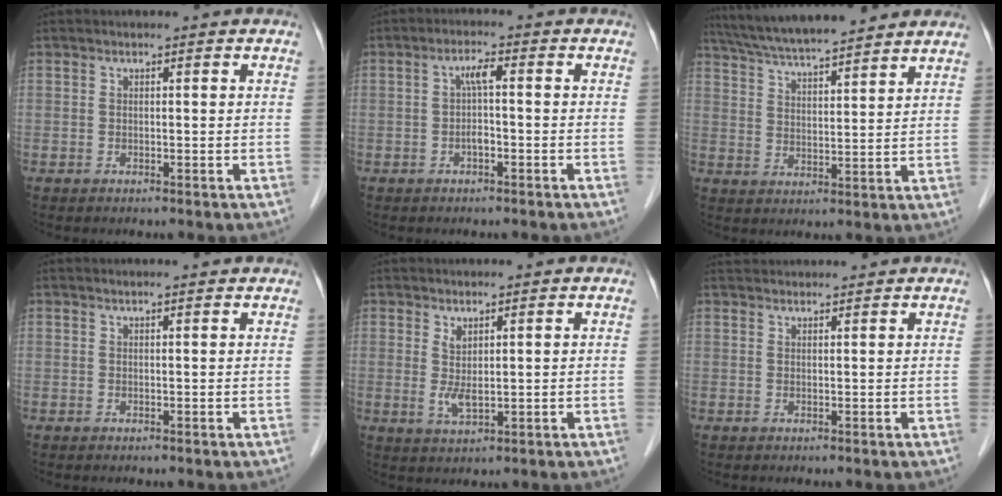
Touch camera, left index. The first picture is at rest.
{"total": 3.0, "force": [-0.5, 0.7, 2.8], "torque": [-0.053, 0.015, -0.008]}
{"total": 16.2, "force": [14.3, 1.5, 7.4], "torque": [-0.129, 0.033, 0.223]}
{"total": 2.9, "force": [2.6, 0.5, 1.1], "torque": [-0.017, 0.016, 0.029]}
{"total": 2.7, "force": [0.8, 0.9, 2.5], "torque": [-0.054, -0.002, 0.024]}
{"total": 4.1, "force": [4.0, 0.5, 0.7], "torque": [-0.011, 0.038, 0.063]}